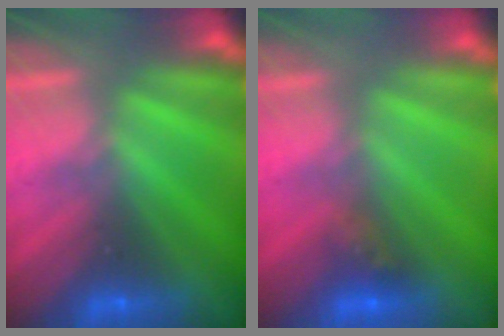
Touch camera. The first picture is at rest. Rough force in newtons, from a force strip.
{"total": 2.9}